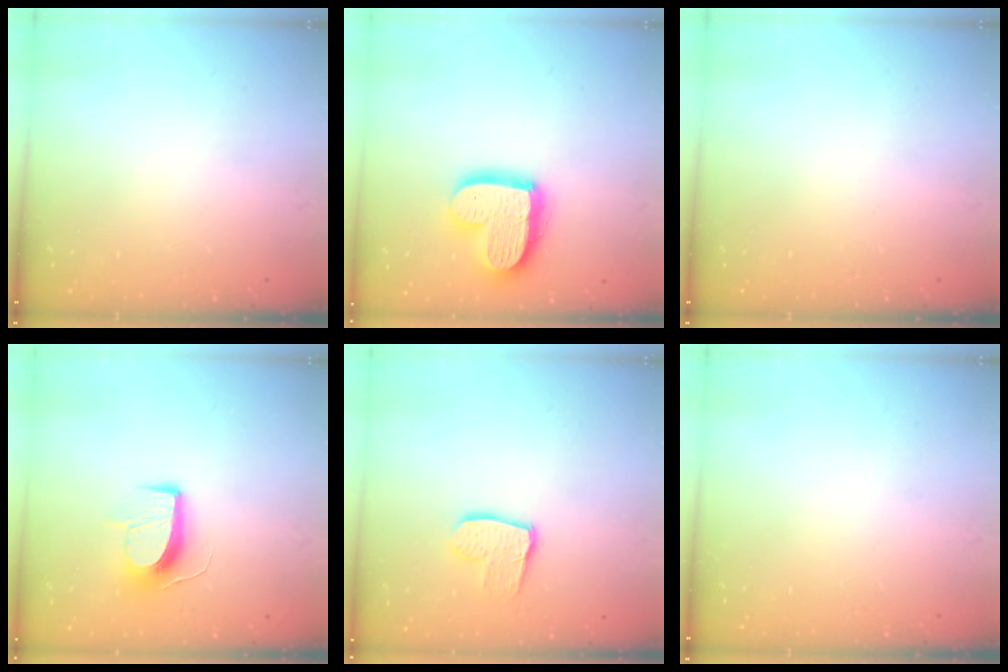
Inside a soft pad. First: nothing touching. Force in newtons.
{"total": 17.4, "press": 17.3, "slide": 1.6}
{"total": 0.0}
{"total": 10.1, "press": 10.1, "slide": 0.2}
{"total": 10.1, "press": 10.0, "slide": 0.8}
{"total": 0.0}